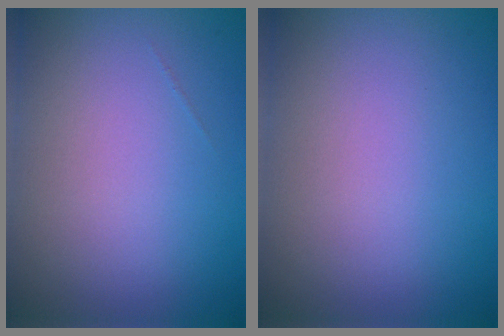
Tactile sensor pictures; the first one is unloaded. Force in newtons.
{"total": 0.0}